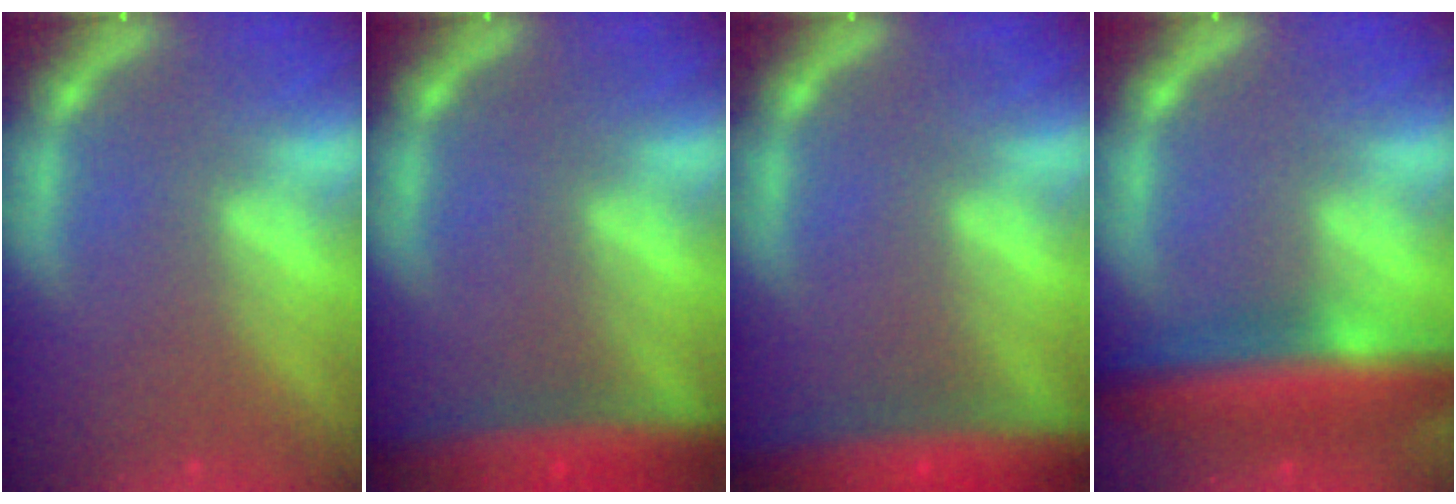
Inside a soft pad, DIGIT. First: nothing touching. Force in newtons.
{"total": 7.4}
{"total": 10.0}
{"total": 8.5}